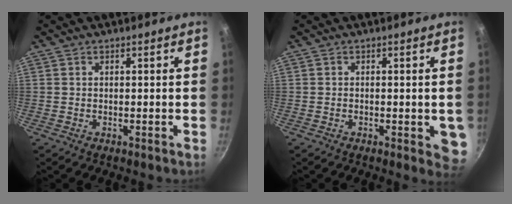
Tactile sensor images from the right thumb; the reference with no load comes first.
{"total": 5.1, "force": [-1.1, 2.2, 4.5], "torque": [-0.033, -0.001, -0.014]}